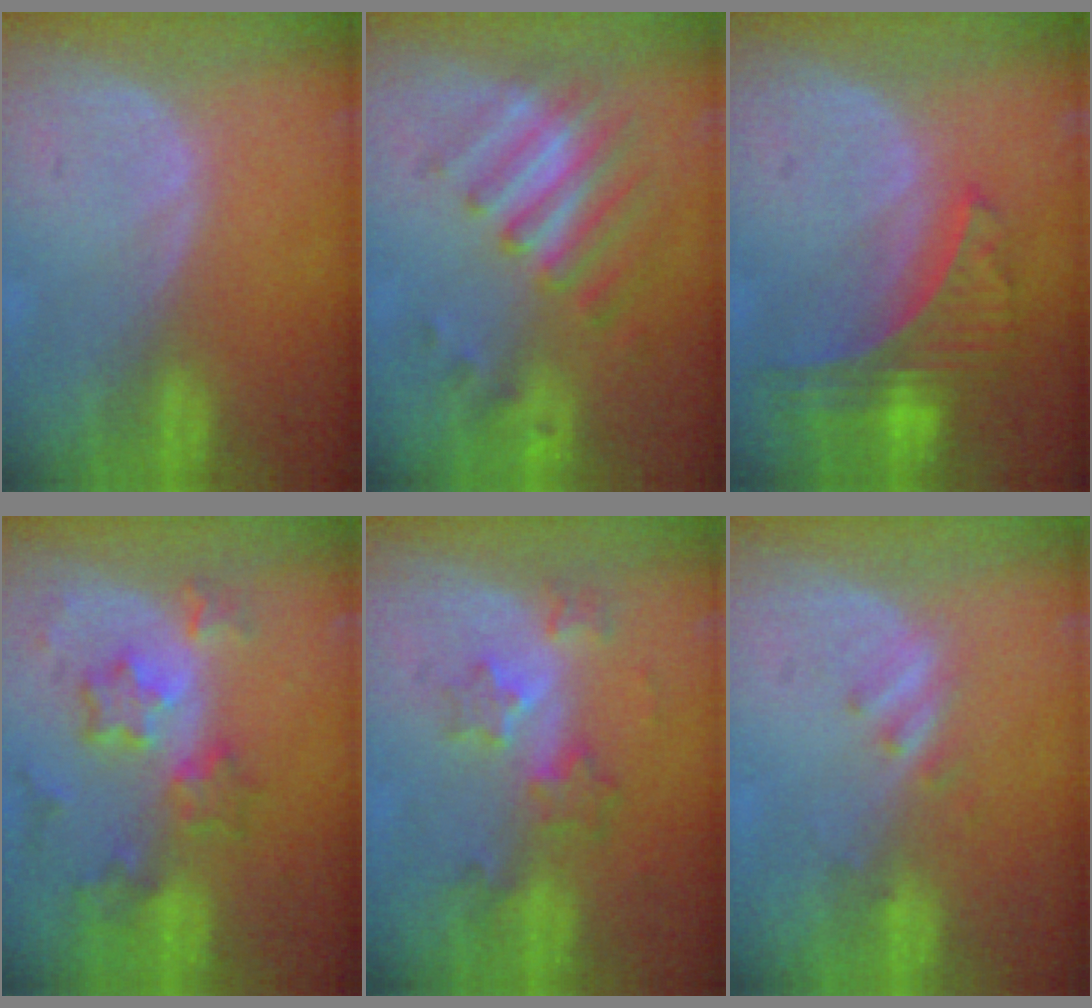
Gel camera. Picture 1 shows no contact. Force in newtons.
{"total": 8.0, "press": 7.2, "slide": 3.6}
{"total": 7.8, "press": 6.8, "slide": 3.8}
{"total": 8.6, "press": 7.6, "slide": 4.0}
{"total": 6.0, "press": 5.4, "slide": 2.7}
{"total": 2.5, "press": 2.2, "slide": 1.2}